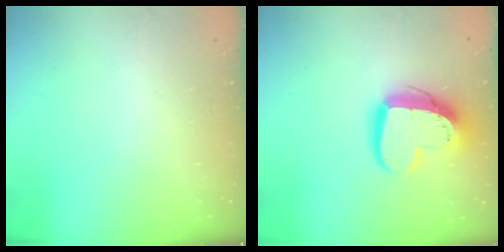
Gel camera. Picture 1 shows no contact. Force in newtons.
{"total": 15.8, "press": 15.8, "slide": 1.3}